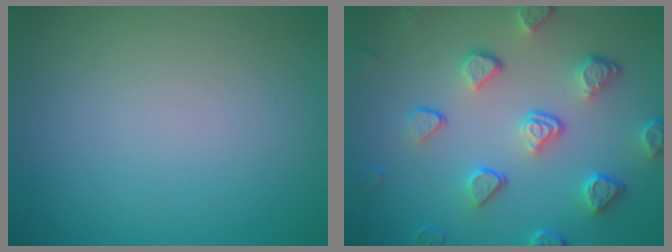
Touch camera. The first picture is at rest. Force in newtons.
{"total": 5.4, "press": 4.1, "slide": 3.4}